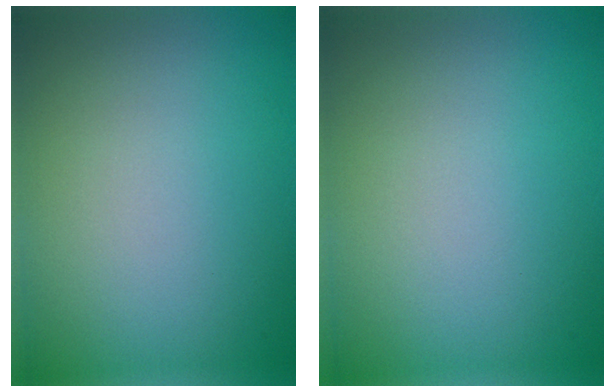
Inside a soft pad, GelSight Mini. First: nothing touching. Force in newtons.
{"total": 0.0}